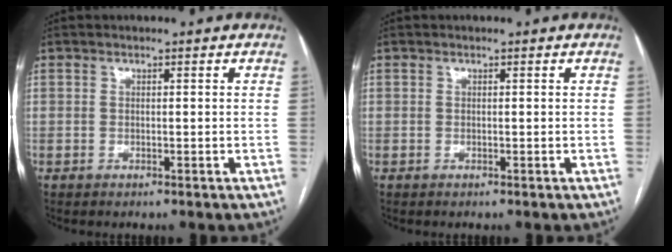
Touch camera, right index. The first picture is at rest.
{"total": 0.0}